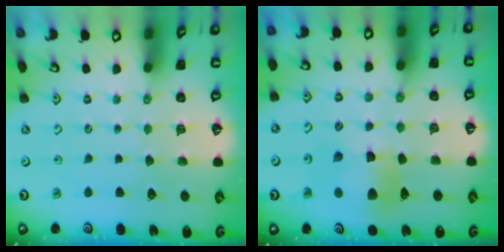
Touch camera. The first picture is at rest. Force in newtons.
{"total": 8.9, "press": 8.8, "slide": 1.2}